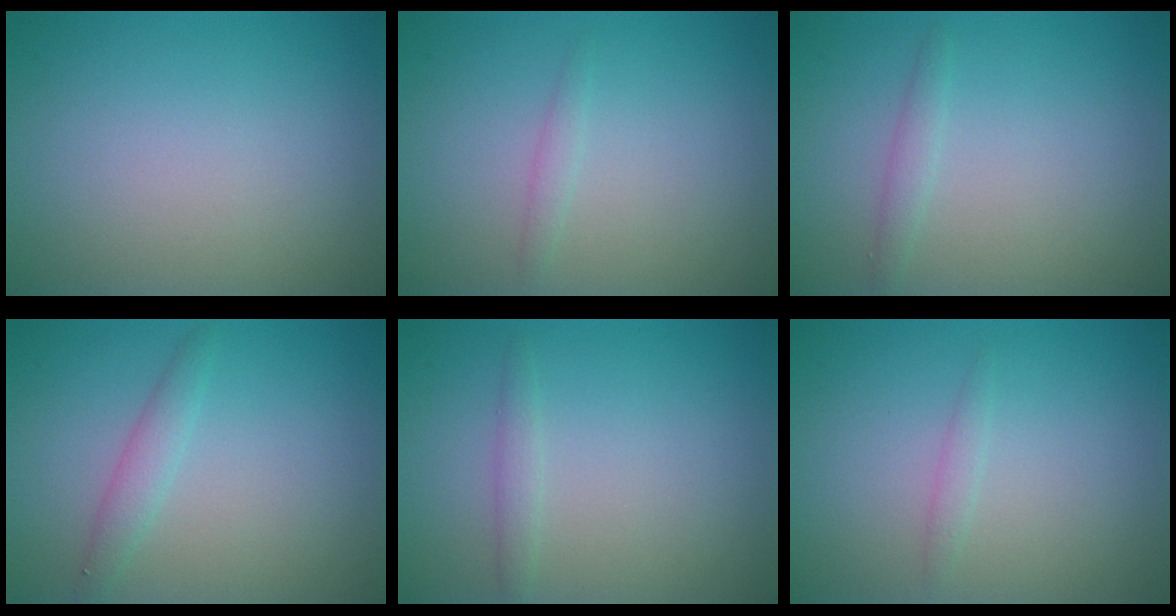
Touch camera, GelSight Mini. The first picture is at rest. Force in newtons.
{"total": 0.9, "press": 0.9, "slide": 0.0}
{"total": 1.1, "press": 1.1, "slide": 0.0}
{"total": 1.6, "press": 1.6, "slide": 0.0}
{"total": 1.1, "press": 1.0, "slide": 0.1}
{"total": 0.8, "press": 0.8, "slide": 0.1}